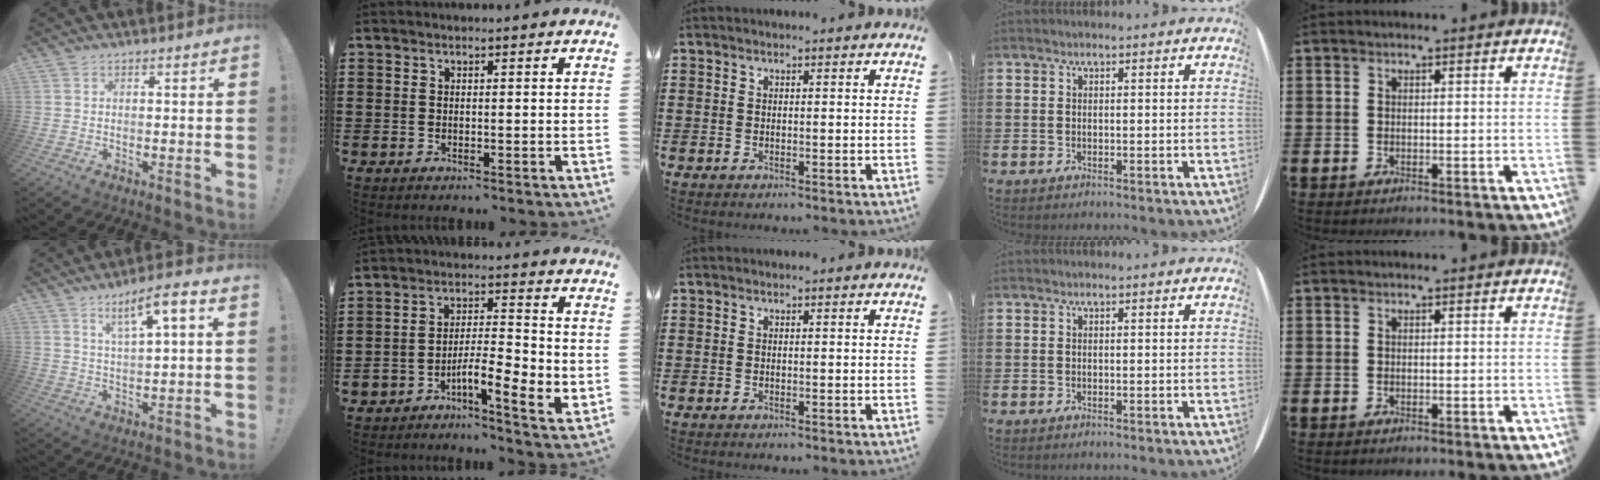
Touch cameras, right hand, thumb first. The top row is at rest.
{"thumb": {"total": 8.4, "force": [3.4, 1.4, 7.5], "torque": [-0.123, -0.008, 0.053]}, "index": {"total": 6.4, "force": [-3.3, 1.9, 5.1], "torque": [-0.086, -0.003, -0.059]}}